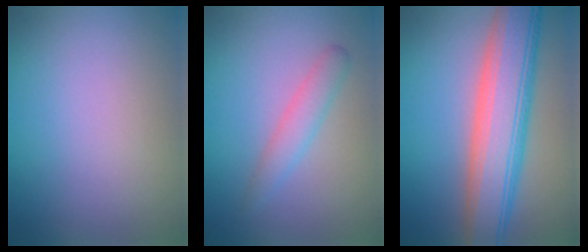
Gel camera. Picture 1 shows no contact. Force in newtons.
{"total": 2.0, "press": 2.0, "slide": 0.0}
{"total": 8.6, "press": 8.6, "slide": 0.3}